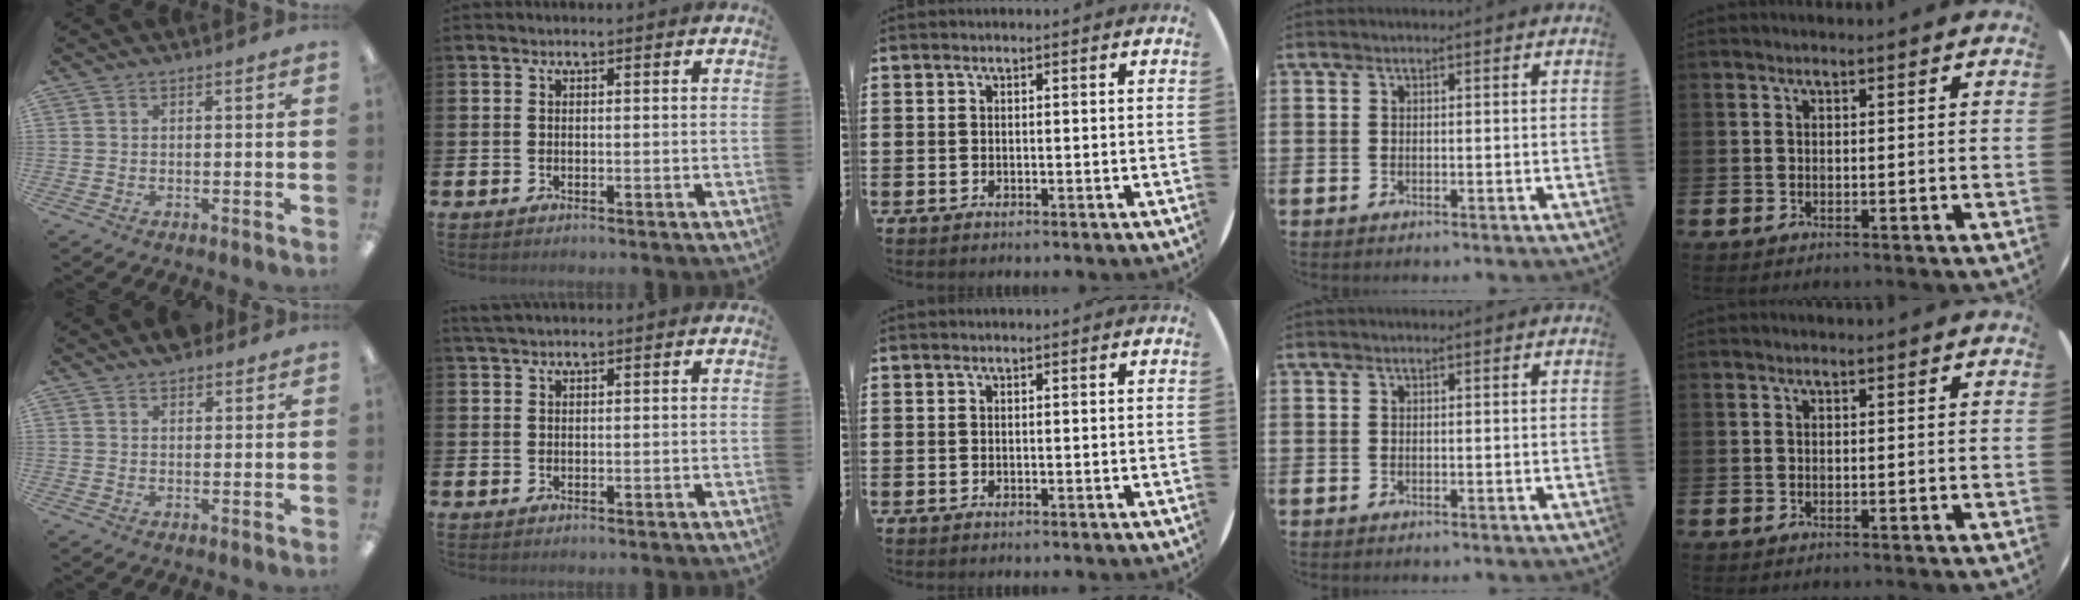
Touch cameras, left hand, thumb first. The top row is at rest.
{"thumb": {"total": 2.4, "force": [2.0, 0.9, 0.8], "torque": [-0.010, -0.004, 0.035]}, "index": {"total": 1.4, "force": [1.3, 0.3, 0.6], "torque": [-0.006, 0.001, 0.021]}}